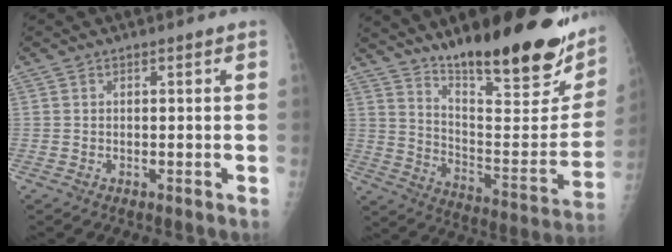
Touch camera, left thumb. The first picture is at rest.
{"total": 28.5, "force": [19.2, 6.9, 19.9], "torque": [-0.262, -0.095, 0.294]}